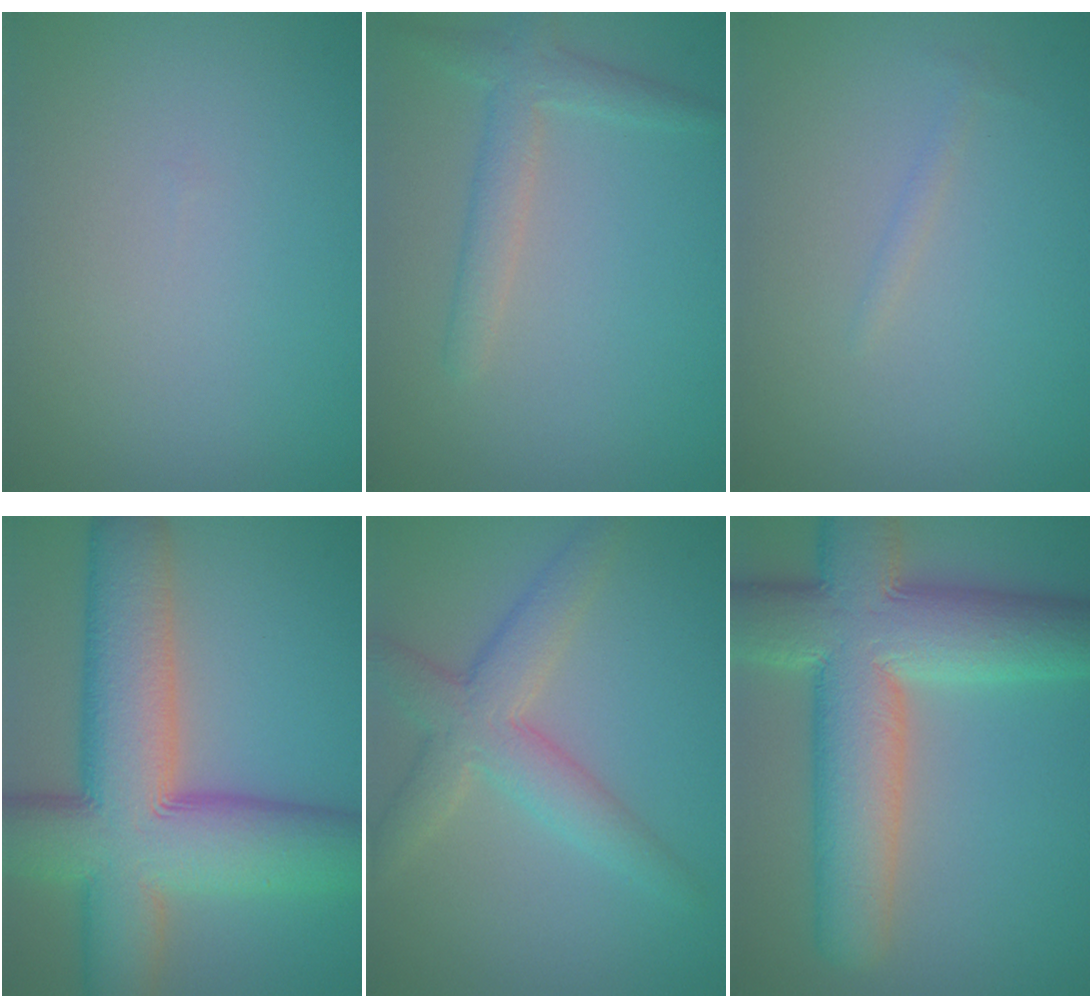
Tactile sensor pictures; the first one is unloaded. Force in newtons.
{"total": 2.6, "press": 2.6, "slide": 0.1}
{"total": 0.6, "press": 0.6, "slide": 0.0}
{"total": 13.6, "press": 13.5, "slide": 0.6}
{"total": 4.5, "press": 4.5, "slide": 0.4}
{"total": 12.2, "press": 12.2, "slide": 0.7}